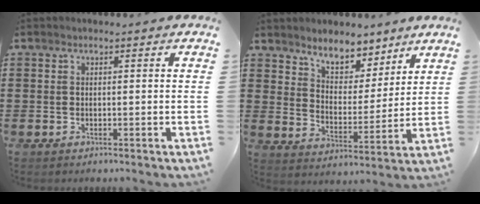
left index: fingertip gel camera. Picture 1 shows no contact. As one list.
[{"total": 6.7, "force": [6.0, 2.7, 1.5], "torque": [-0.044, -0.031, 0.106]}]